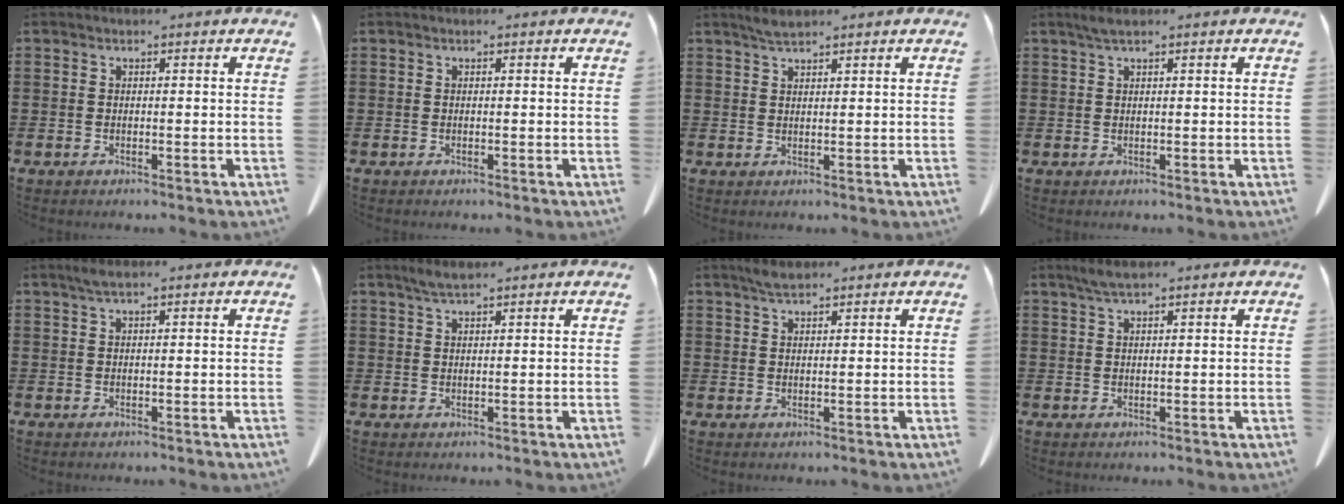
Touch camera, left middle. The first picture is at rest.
{"total": 0.0}
{"total": 1.8, "force": [1.5, 0.2, 0.9], "torque": [-0.021, 0.001, 0.027]}
{"total": 1.4, "force": [0.9, 0.1, 1.0], "torque": [-0.022, 0.001, 0.016]}
{"total": 1.2, "force": [0.6, 0.1, 1.0], "torque": [-0.021, 0.001, 0.011]}
{"total": 2.0, "force": [1.6, 0.2, 1.2], "torque": [-0.026, 0.002, 0.028]}
{"total": 2.1, "force": [1.7, 0.5, 1.1], "torque": [-0.026, 0.004, 0.030]}
{"total": 2.1, "force": [1.5, 0.2, 1.4], "torque": [-0.030, 0.002, 0.027]}